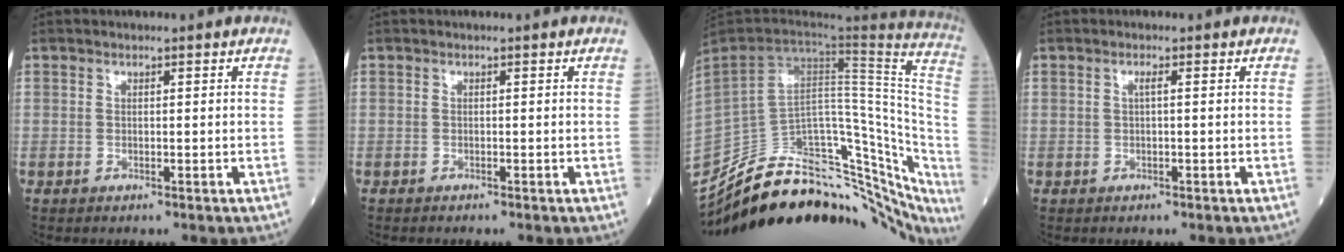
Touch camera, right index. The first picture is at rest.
{"total": 1.1, "force": [-0.8, 0.5, 0.5], "torque": [-0.018, -0.003, -0.010]}
{"total": 42.0, "force": [-33.1, 11.5, 23.1], "torque": [-0.279, -0.033, -0.458]}
{"total": 1.2, "force": [0.2, 0.3, 1.1], "torque": [-0.029, 0.001, 0.005]}